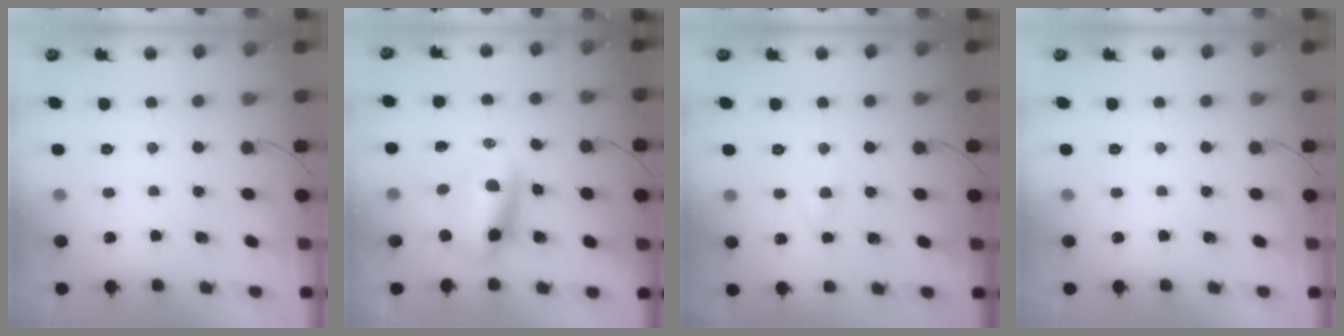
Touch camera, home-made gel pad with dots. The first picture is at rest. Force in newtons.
{"total": 8.0, "press": 7.7, "slide": 2.1}
{"total": 3.7, "press": 3.5, "slide": 1.3}
{"total": 0.0}